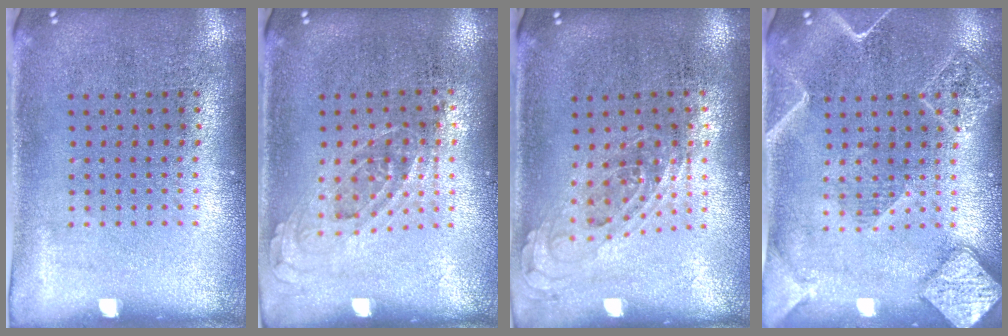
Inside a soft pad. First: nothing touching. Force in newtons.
{"total": 0.8, "press": 0.7, "slide": 0.4}
{"total": 0.8, "press": 0.7, "slide": 0.3}
{"total": 2.2, "press": 2.1, "slide": 0.5}